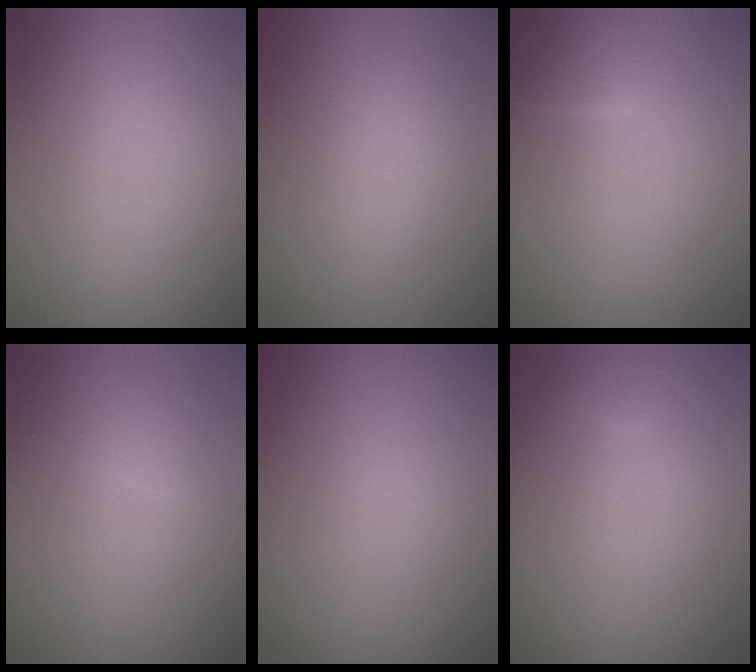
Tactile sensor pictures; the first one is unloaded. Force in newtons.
{"total": 3.0, "press": 3.0, "slide": 0.1}
{"total": 1.8, "press": 1.8, "slide": 0.1}
{"total": 1.3, "press": 1.3, "slide": 0.1}
{"total": 0.0}
{"total": 0.5, "press": 0.5, "slide": 0.0}